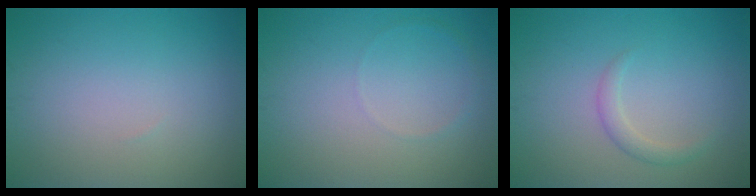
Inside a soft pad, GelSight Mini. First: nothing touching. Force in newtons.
{"total": 0.6, "press": 0.6, "slide": 0.1}
{"total": 1.5, "press": 1.5, "slide": 0.1}